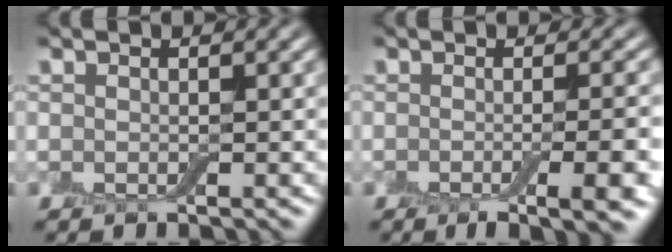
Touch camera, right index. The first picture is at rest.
{"total": 6.8, "force": [-2.6, 2.1, 5.9], "torque": [-0.063, -0.010, -0.030]}